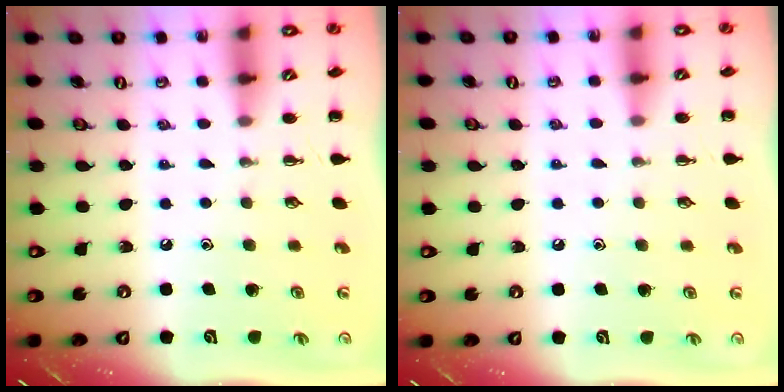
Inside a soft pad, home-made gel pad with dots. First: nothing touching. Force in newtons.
{"total": 3.0, "press": 2.8, "slide": 1.1}